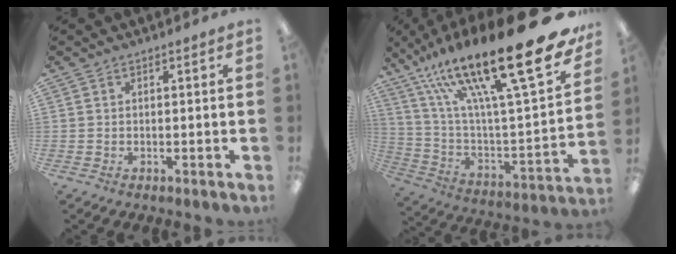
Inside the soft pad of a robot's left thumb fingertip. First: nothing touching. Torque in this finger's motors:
{"motor_torque": [1.11, 0.52, 2.77, 0.00, 0.30]}